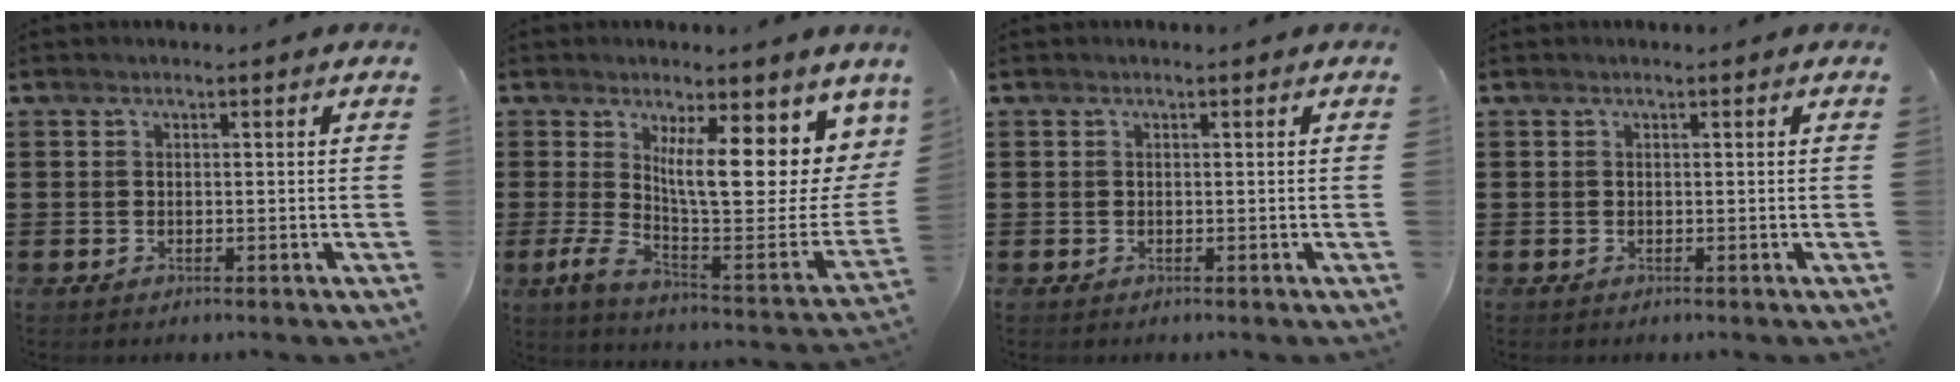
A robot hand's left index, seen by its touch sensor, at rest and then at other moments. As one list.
[{"total": 14.3, "force": [6.4, 4.4, 12.1], "torque": [-0.198, -0.050, 0.112]}, {"total": 0.0}, {"total": 0.0}]